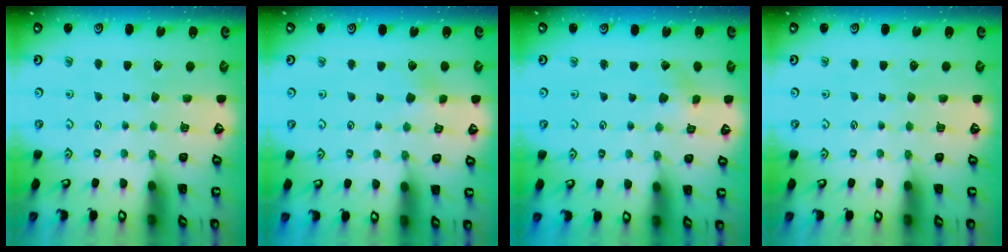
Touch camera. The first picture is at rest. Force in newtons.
{"total": 2.6, "press": 2.6, "slide": 0.4}
{"total": 1.4, "press": 1.3, "slide": 0.3}
{"total": 0.0}